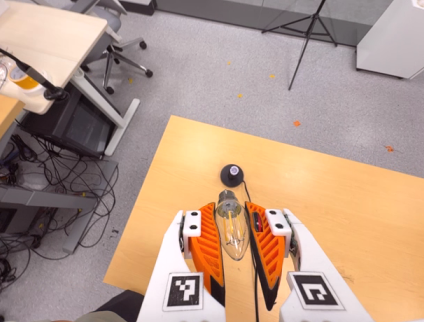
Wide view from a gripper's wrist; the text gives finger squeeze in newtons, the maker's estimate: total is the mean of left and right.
{"total": 19.9, "left": 22.2, "right": 17.6}